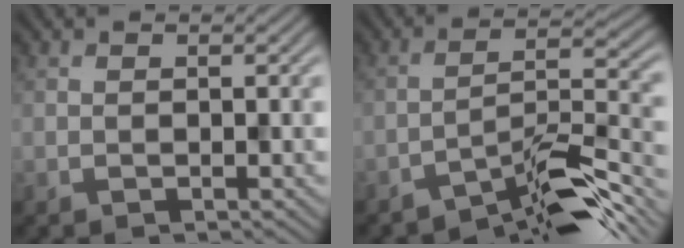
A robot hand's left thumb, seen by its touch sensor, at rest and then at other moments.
{"total": 9.1, "force": [-7.1, 1.6, 5.4], "torque": [-0.085, 0.014, -0.127]}